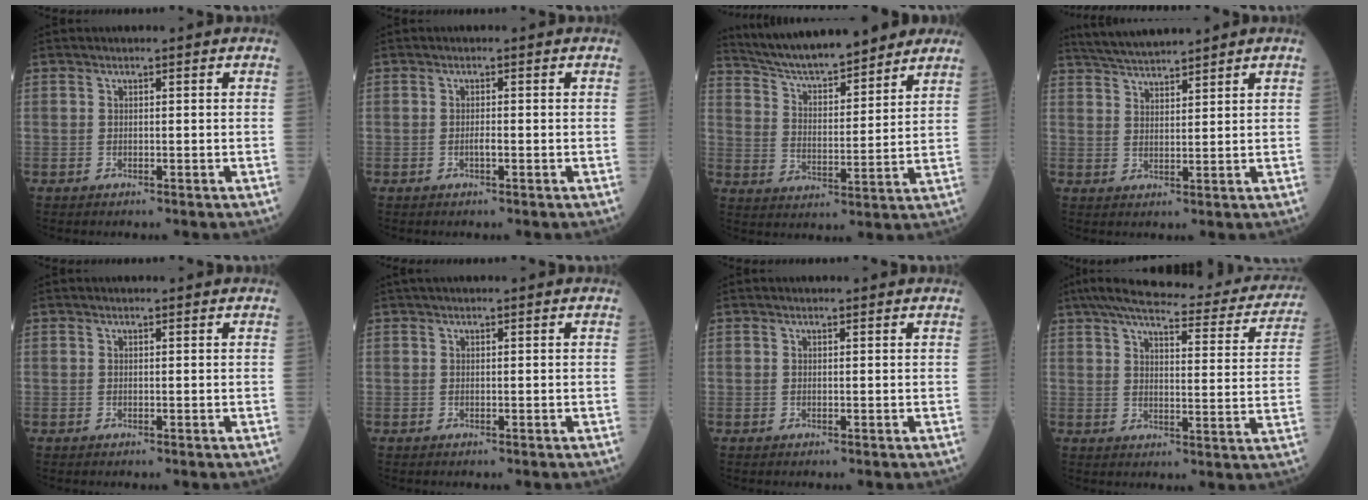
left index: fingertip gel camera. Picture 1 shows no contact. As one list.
[{"total": 0.9, "force": [-0.3, 0.1, 0.8], "torque": [-0.017, 0.001, -0.006]}, {"total": 17.3, "force": [15.3, 2.7, 7.5], "torque": [-0.122, 0.015, 0.241]}, {"total": 7.1, "force": [6.6, 0.0, 2.5], "torque": [-0.052, 0.024, 0.122]}, {"total": 1.5, "force": [1.4, 0.1, 0.6], "torque": [-0.011, 0.012, 0.018]}, {"total": 4.1, "force": [3.5, 0.4, 2.0], "torque": [-0.025, 0.036, 0.047]}, {"total": 2.1, "force": [1.9, 0.2, 0.8], "torque": [-0.012, 0.014, 0.022]}, {"total": 26.5, "force": [22.9, 5.0, 12.4], "torque": [-0.184, -0.009, 0.276]}]